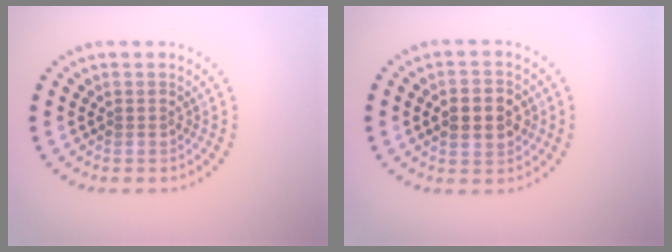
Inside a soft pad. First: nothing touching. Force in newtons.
{"total": 4.0, "press": 4.0, "slide": 0.1}